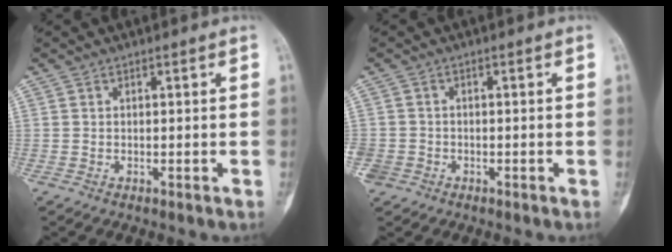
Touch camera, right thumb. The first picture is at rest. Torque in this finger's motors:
{"motor_torque": [2.35, 2.44, 1.70, -1.07, 0.85]}